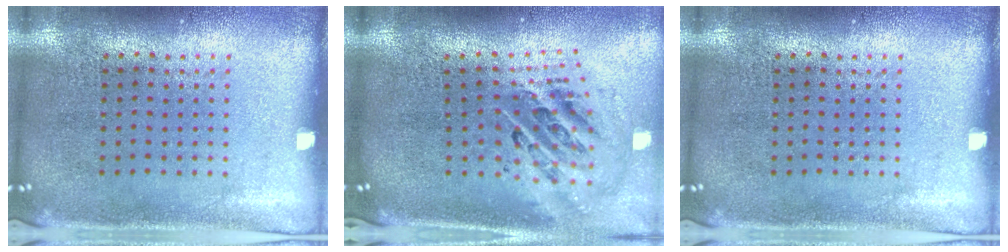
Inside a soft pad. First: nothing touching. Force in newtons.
{"total": 1.8, "press": 1.4, "slide": 1.2}
{"total": 0.0}